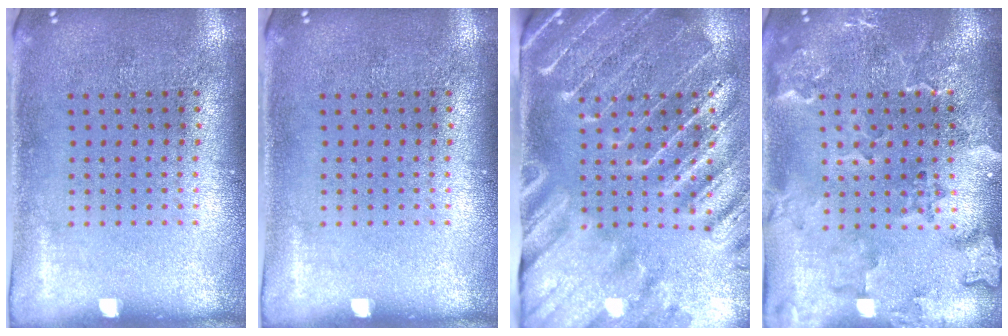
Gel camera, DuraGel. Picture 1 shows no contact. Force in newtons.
{"total": 0.0}
{"total": 3.8, "press": 3.2, "slide": 1.9}
{"total": 2.3, "press": 2.2, "slide": 0.8}